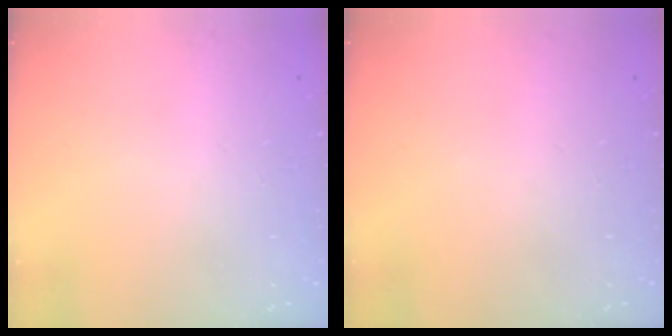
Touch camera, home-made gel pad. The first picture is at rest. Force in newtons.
{"total": 0.0}